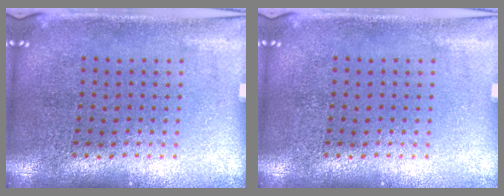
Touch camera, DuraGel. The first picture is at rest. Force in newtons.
{"total": 0.0}